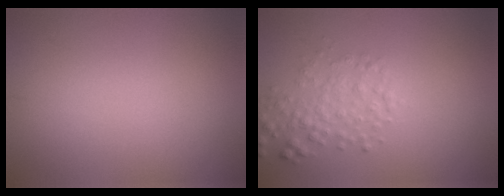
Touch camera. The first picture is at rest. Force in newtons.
{"total": 2.5, "press": 2.5, "slide": 0.1}